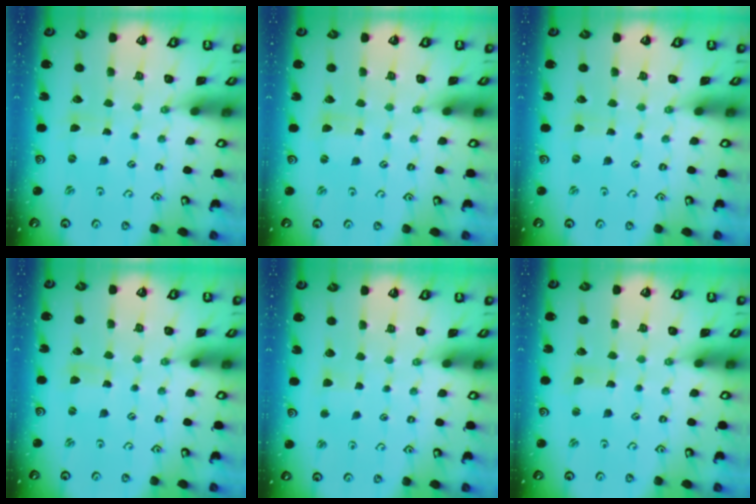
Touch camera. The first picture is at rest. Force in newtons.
{"total": 0.0}
{"total": 0.0}
{"total": 0.6, "press": 0.6, "slide": 0.1}
{"total": 2.4, "press": 2.4, "slide": 0.5}
{"total": 1.0, "press": 1.0, "slide": 0.2}